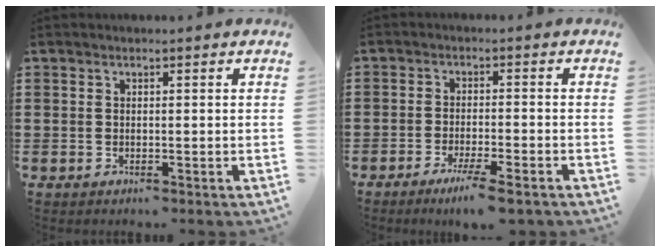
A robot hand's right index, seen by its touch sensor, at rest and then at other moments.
{"total": 4.2, "force": [-3.4, -0.2, 2.4], "torque": [-0.045, -0.011, -0.061]}